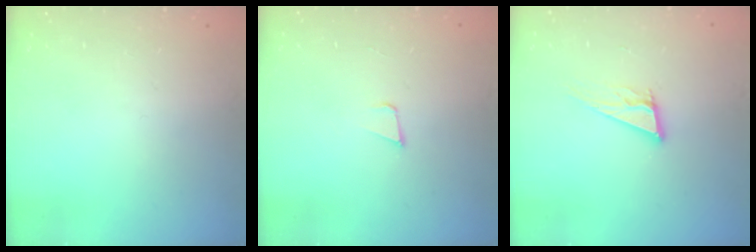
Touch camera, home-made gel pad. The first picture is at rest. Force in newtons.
{"total": 3.2, "press": 1.9, "slide": 2.6}
{"total": 10.9, "press": 10.4, "slide": 3.3}